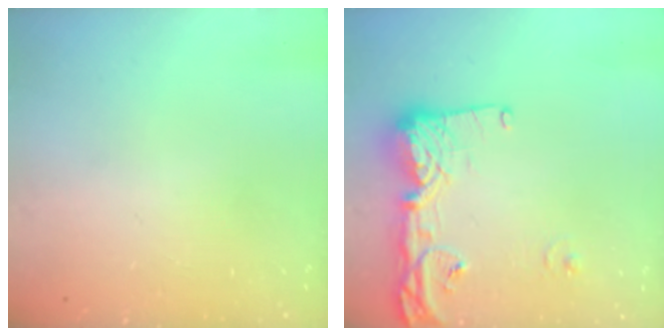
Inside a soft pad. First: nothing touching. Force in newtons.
{"total": 14.9, "press": 14.8, "slide": 1.2}